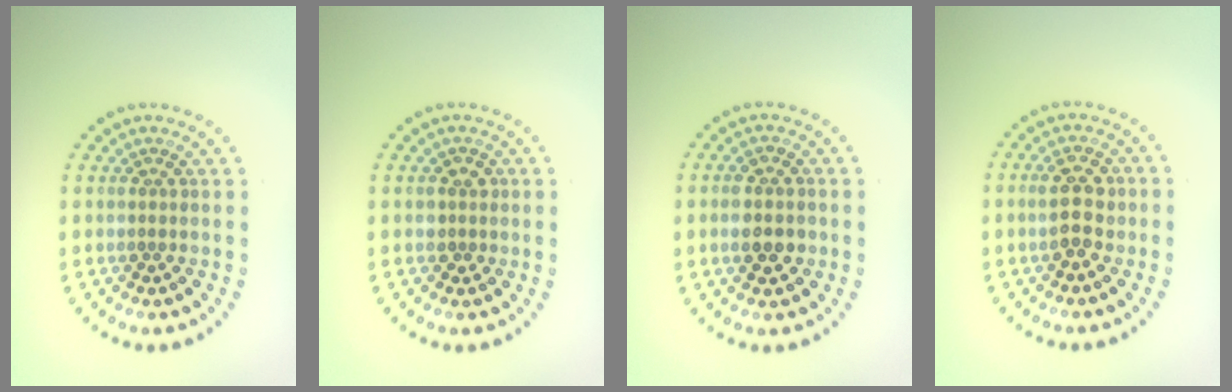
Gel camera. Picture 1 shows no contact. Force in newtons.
{"total": 1.3, "press": 1.2, "slide": 0.6}
{"total": 2.8, "press": 2.8, "slide": 0.3}
{"total": 3.0, "press": 3.0, "slide": 0.2}